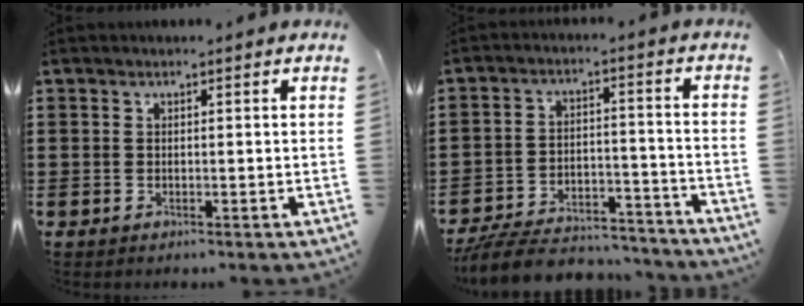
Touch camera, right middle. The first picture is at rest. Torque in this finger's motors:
{"motor_torque": [1.09, -0.17, 0.77, 0.21]}